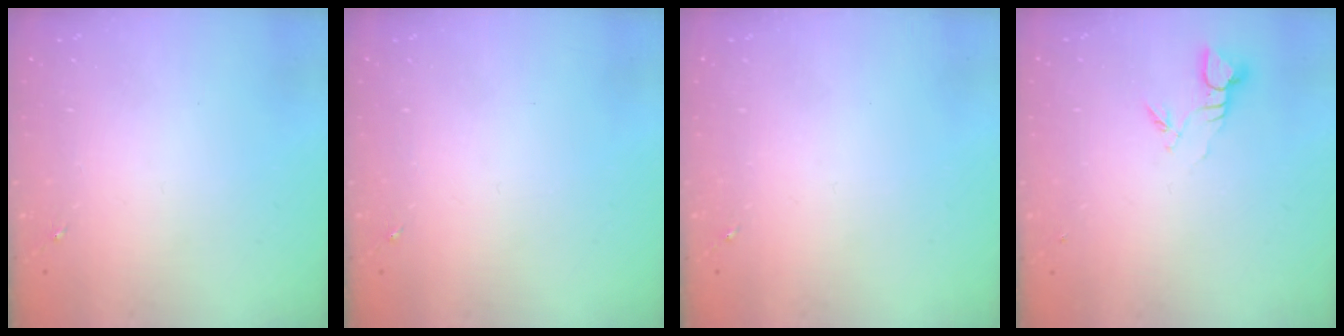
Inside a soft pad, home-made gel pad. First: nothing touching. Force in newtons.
{"total": 0.0}
{"total": 0.0}
{"total": 3.8, "press": 3.8, "slide": 0.3}